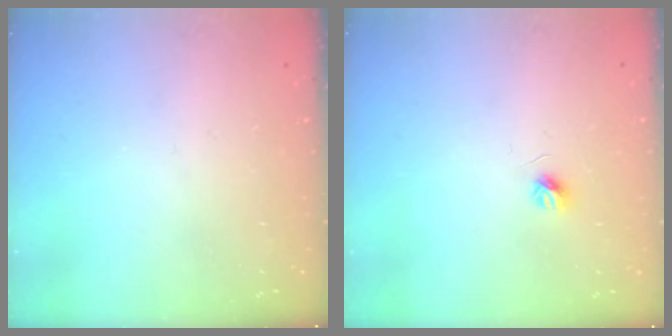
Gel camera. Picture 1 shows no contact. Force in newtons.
{"total": 3.6, "press": 3.6, "slide": 0.4}